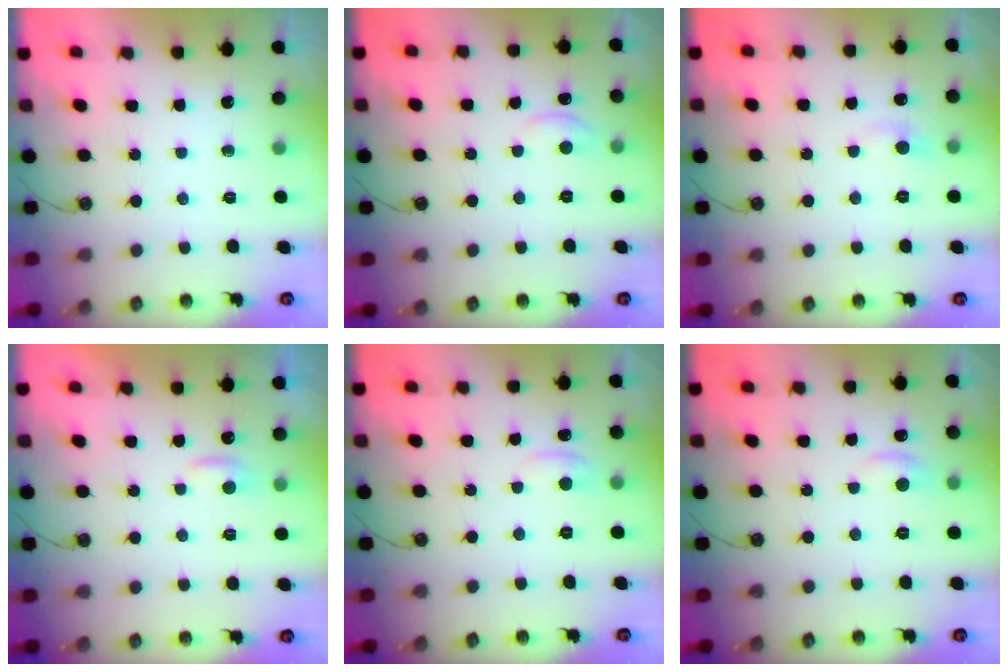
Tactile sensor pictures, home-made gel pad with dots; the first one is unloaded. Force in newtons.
{"total": 2.6, "press": 2.6, "slide": 0.1}
{"total": 1.1, "press": 0.8, "slide": 0.8}
{"total": 2.0, "press": 2.0, "slide": 0.3}
{"total": 0.8, "press": 0.0, "slide": 0.8}
{"total": 1.2, "press": 0.7, "slide": 0.9}